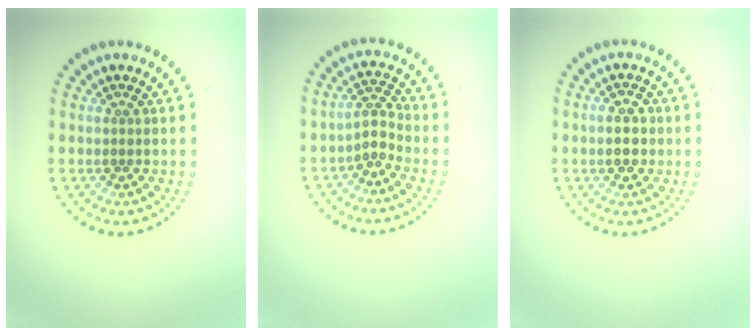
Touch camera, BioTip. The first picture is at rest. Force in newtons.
{"total": 2.0, "press": 1.6, "slide": 1.3}
{"total": 2.2, "press": 2.2, "slide": 0.1}